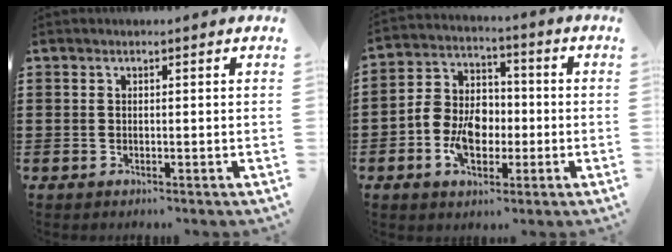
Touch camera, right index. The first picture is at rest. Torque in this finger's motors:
{"motor_torque": [2.14, 0.00, 0.34, 0.21]}